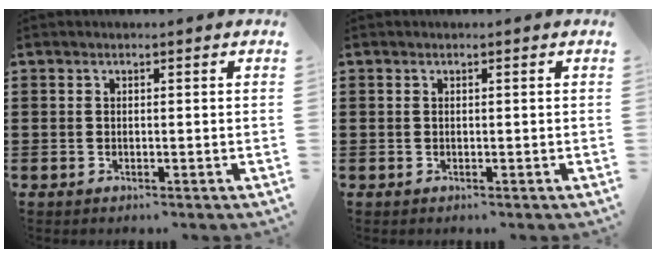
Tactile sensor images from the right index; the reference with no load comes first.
{"total": 0.0}